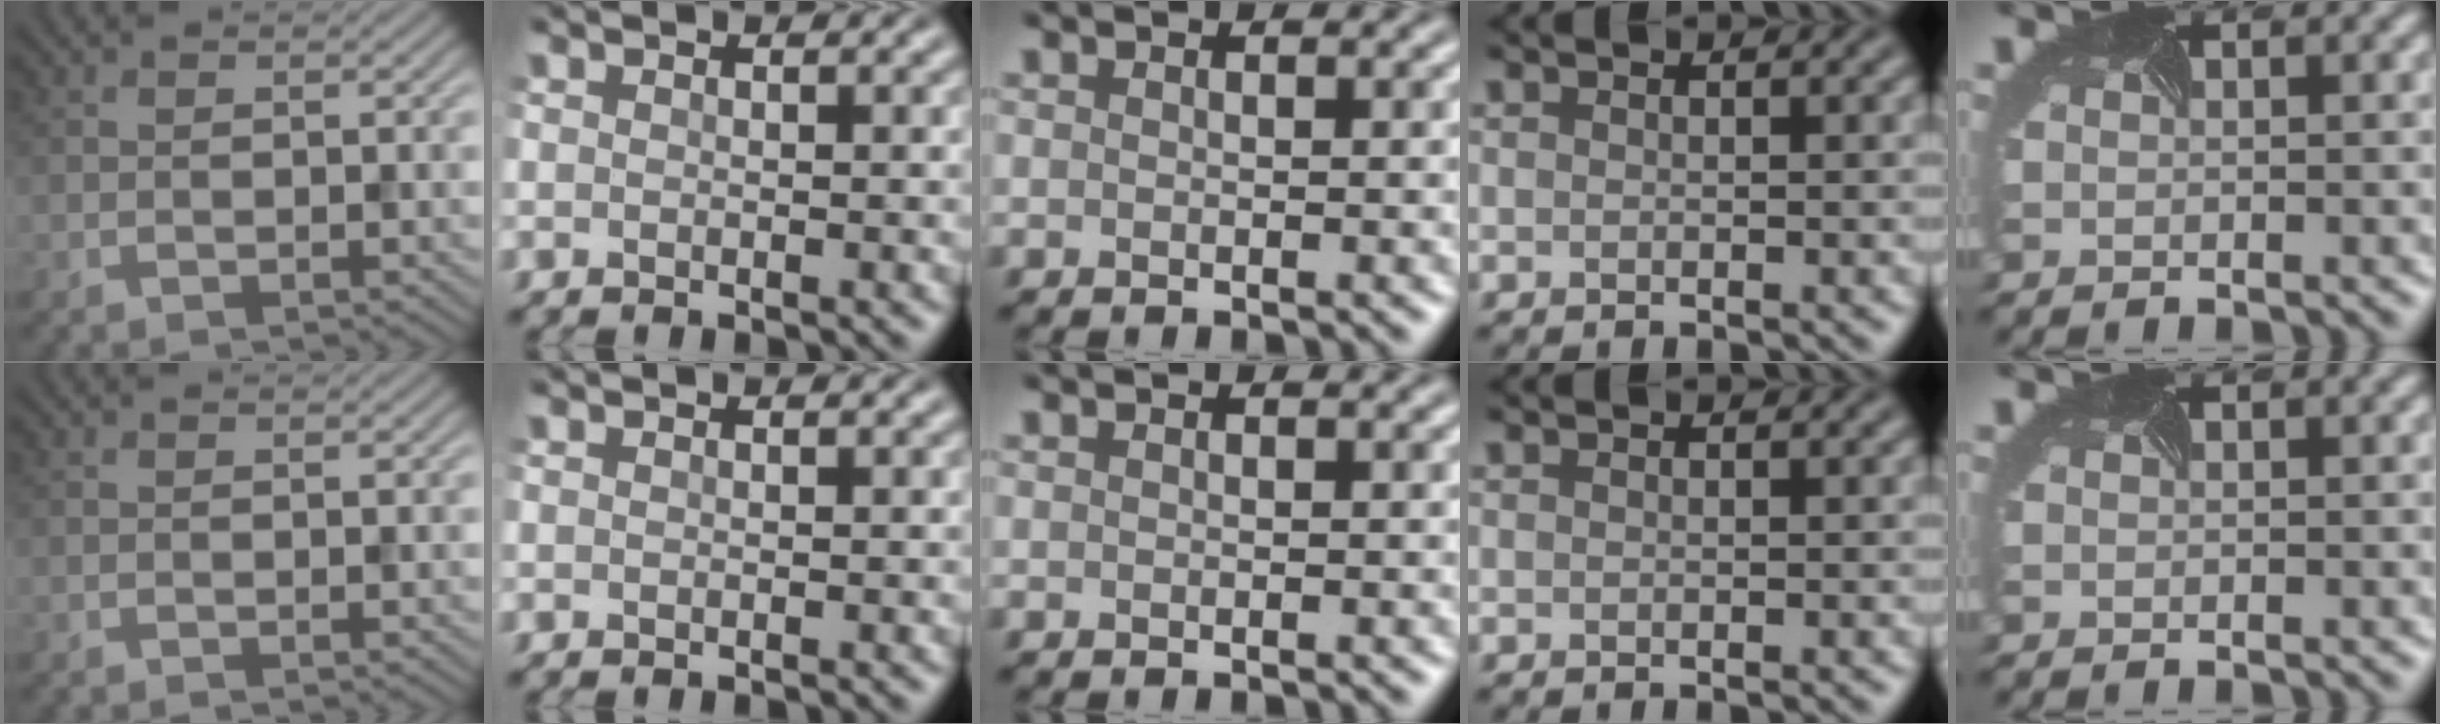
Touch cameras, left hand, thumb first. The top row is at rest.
{}